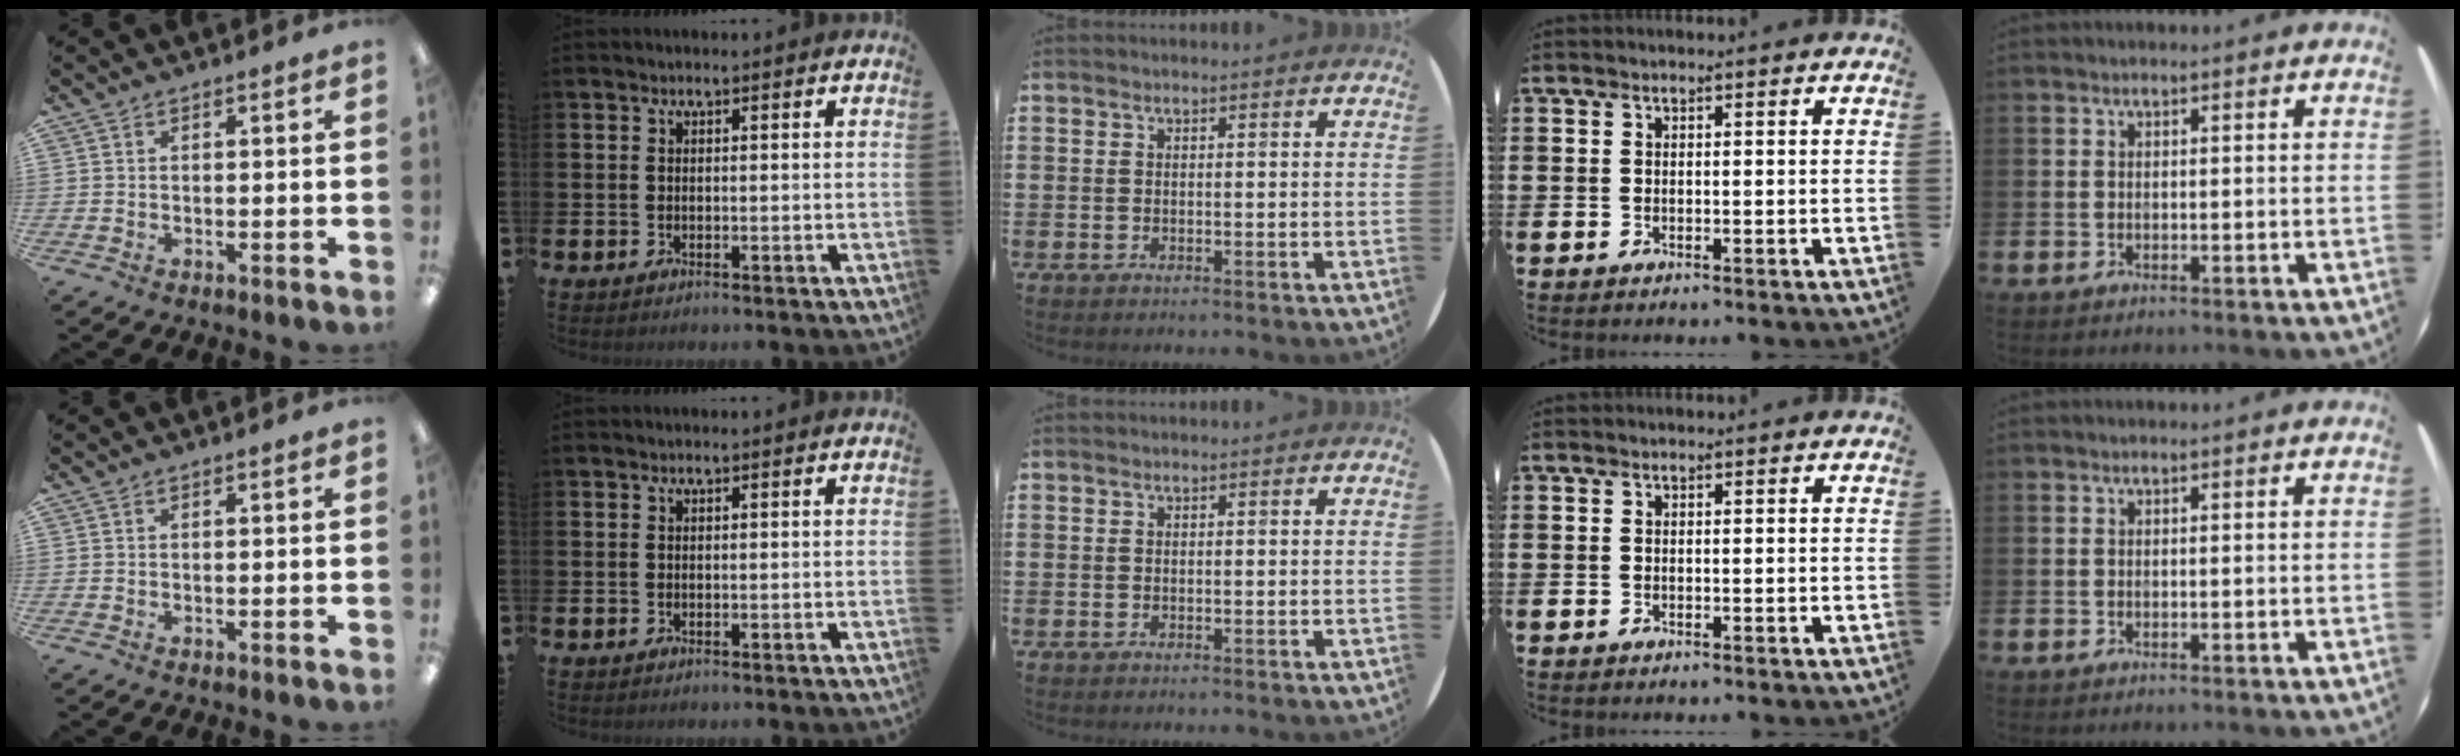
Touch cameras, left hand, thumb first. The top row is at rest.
{}